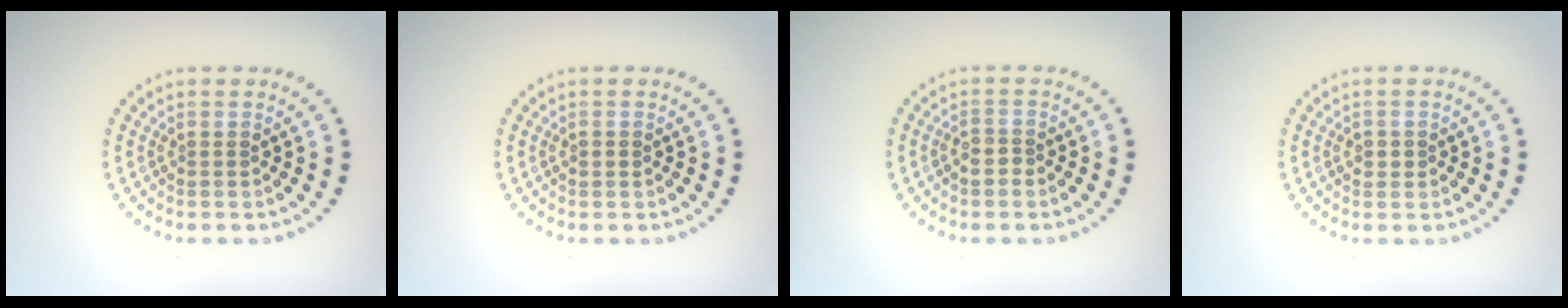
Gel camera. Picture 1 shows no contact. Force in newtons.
{"total": 0.8, "press": 0.8, "slide": 0.1}
{"total": 1.5, "press": 1.3, "slide": 0.8}
{"total": 1.0, "press": 1.0, "slide": 0.3}